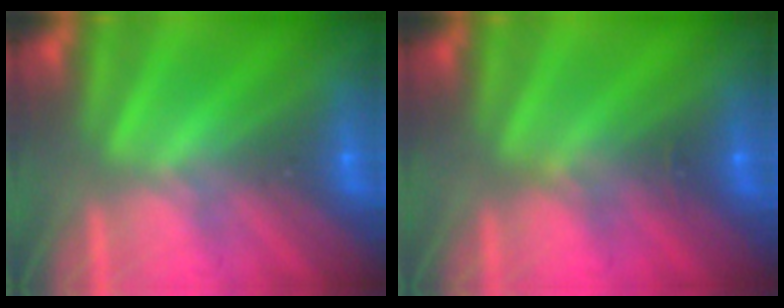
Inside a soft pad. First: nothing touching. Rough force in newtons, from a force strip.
{"total": 2.4}